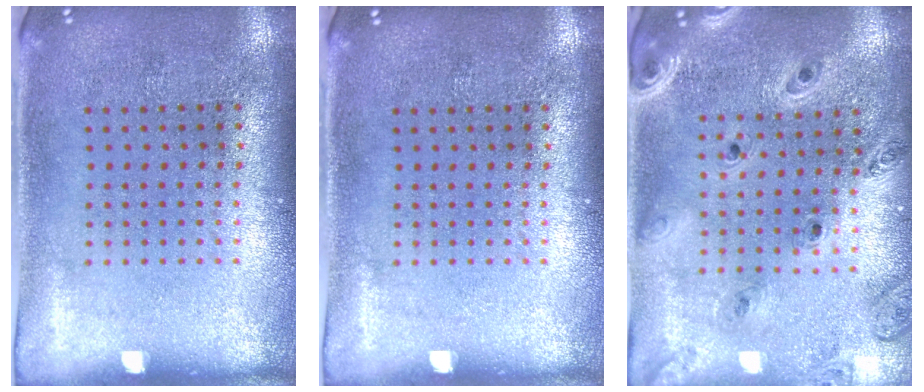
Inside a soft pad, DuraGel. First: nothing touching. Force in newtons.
{"total": 0.0}
{"total": 1.3, "press": 1.3, "slide": 0.2}